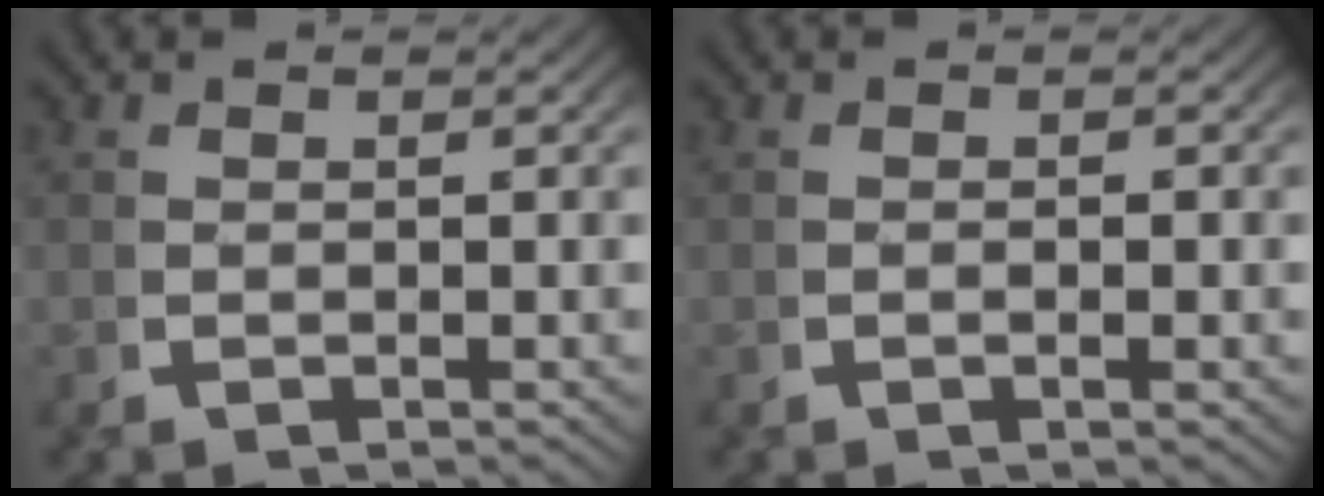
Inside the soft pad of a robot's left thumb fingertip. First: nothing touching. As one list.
[{"total": 0.7, "force": [-0.1, 0.1, 0.7], "torque": [-0.012, 0.000, -0.003]}]